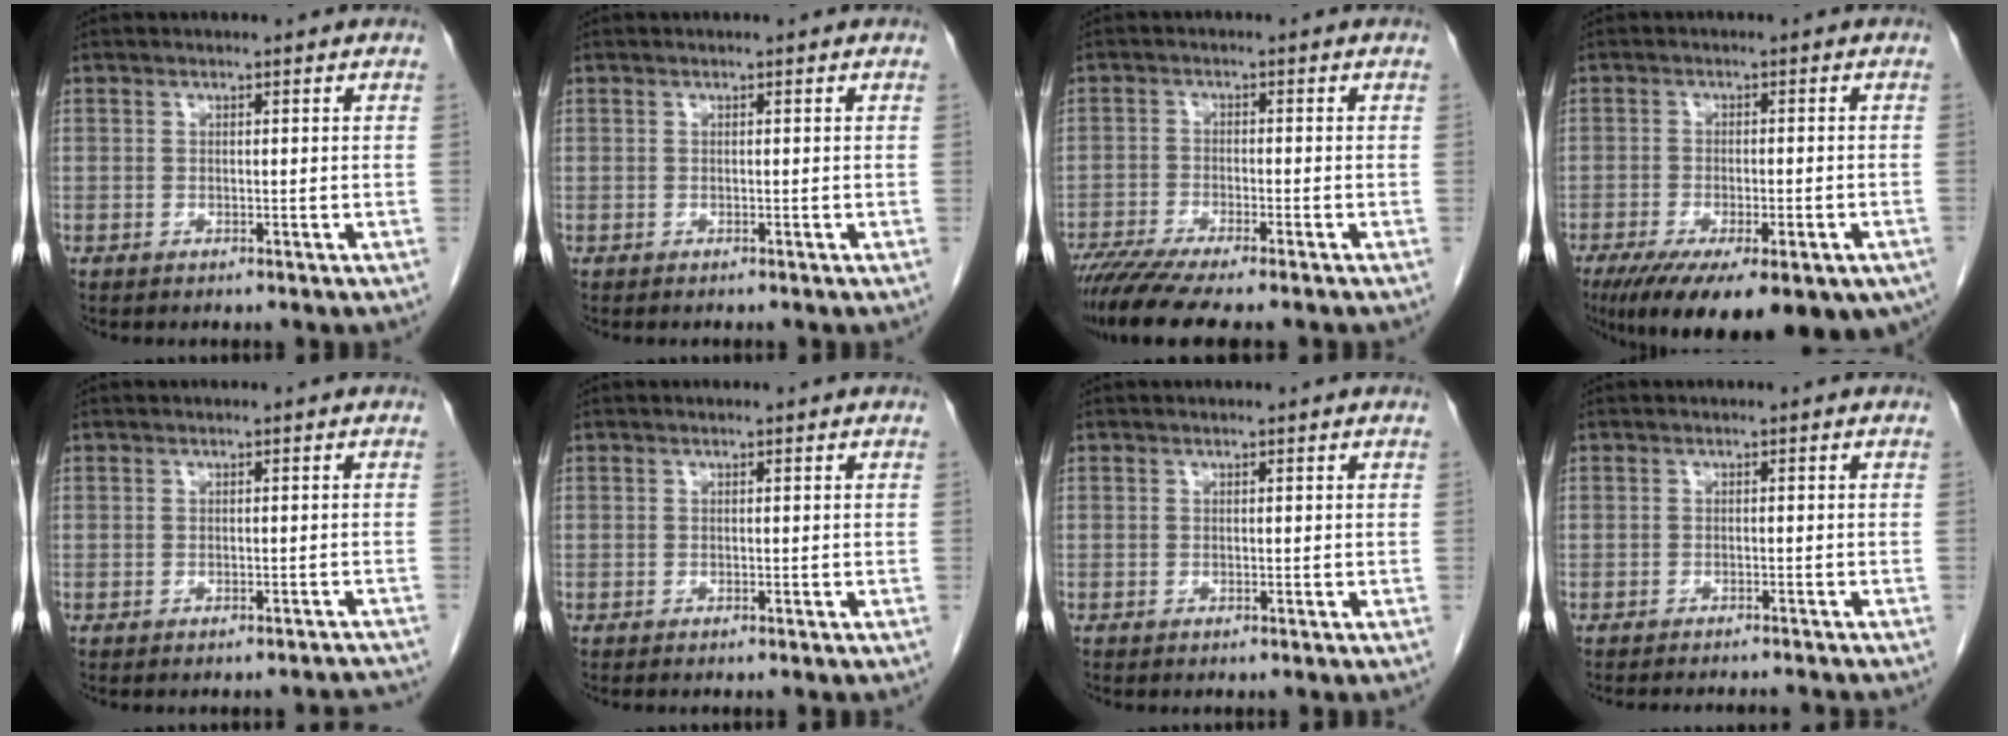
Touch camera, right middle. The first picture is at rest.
{"total": 0.0}
{"total": 9.9, "force": [-8.2, 0.3, 5.6], "torque": [-0.092, -0.023, -0.135]}
{"total": 21.1, "force": [-13.9, 6.2, 14.7], "torque": [-0.195, -0.040, -0.180]}
{"total": 4.3, "force": [-4.1, 0.7, 0.9], "torque": [-0.007, -0.006, -0.041]}
{"total": 0.6, "force": [-0.5, -0.1, 0.3], "torque": [-0.005, -0.002, -0.005]}
{"total": 0.0}
{"total": 6.8, "force": [-6.4, 0.3, 2.1], "torque": [-0.023, -0.013, -0.079]}